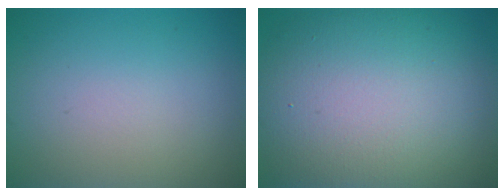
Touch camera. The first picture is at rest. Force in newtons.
{"total": 15.3, "press": 15.3, "slide": 0.8}